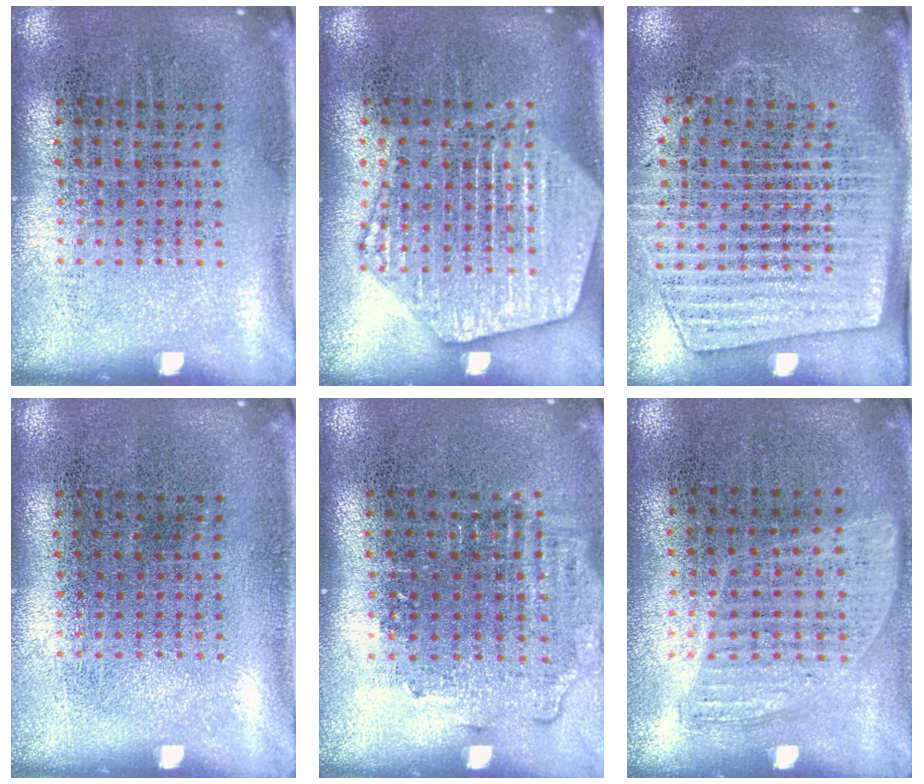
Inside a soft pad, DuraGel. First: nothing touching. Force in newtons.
{"total": 3.9, "press": 3.9, "slide": 0.4}
{"total": 1.8, "press": 1.5, "slide": 1.0}
{"total": 0.0}
{"total": 1.3, "press": 1.1, "slide": 0.6}
{"total": 0.9, "press": 0.8, "slide": 0.4}